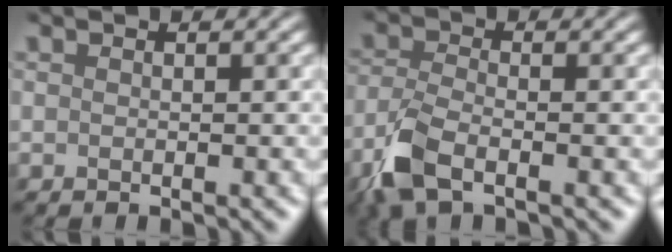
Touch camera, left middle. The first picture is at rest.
{"total": 4.4, "force": [-3.0, 1.7, 2.7], "torque": [-0.076, -0.009, -0.072]}